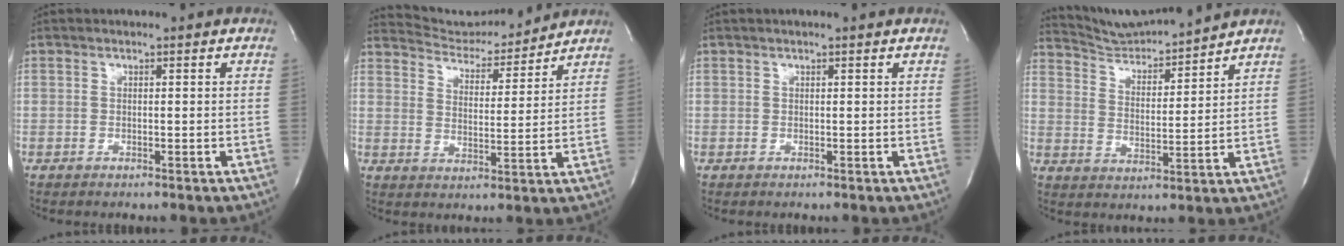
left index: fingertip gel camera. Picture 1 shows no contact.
{"total": 9.4, "force": [9.3, 0.8, 1.1], "torque": [-0.020, -0.004, 0.148]}
{"total": 0.7, "force": [0.0, -0.1, 0.6], "torque": [-0.006, 0.009, -0.001]}
{"total": 9.0, "force": [8.9, -0.6, 1.4], "torque": [-0.035, -0.001, 0.161]}